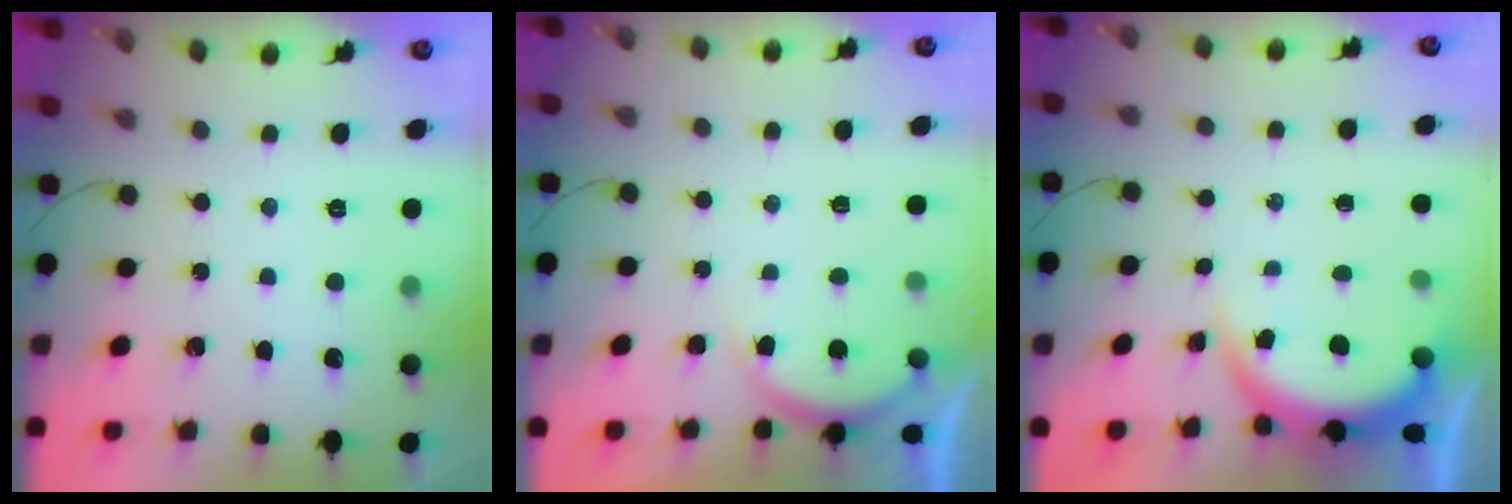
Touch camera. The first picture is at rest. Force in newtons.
{"total": 2.6, "press": 2.5, "slide": 0.7}
{"total": 3.8, "press": 3.8, "slide": 0.2}